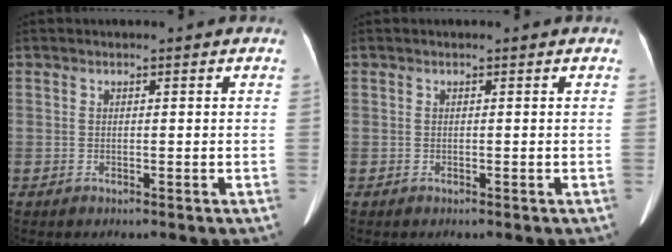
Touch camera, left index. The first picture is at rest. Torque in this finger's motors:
{"motor_torque": [0.00, 0.00, 0.00, 0.00]}